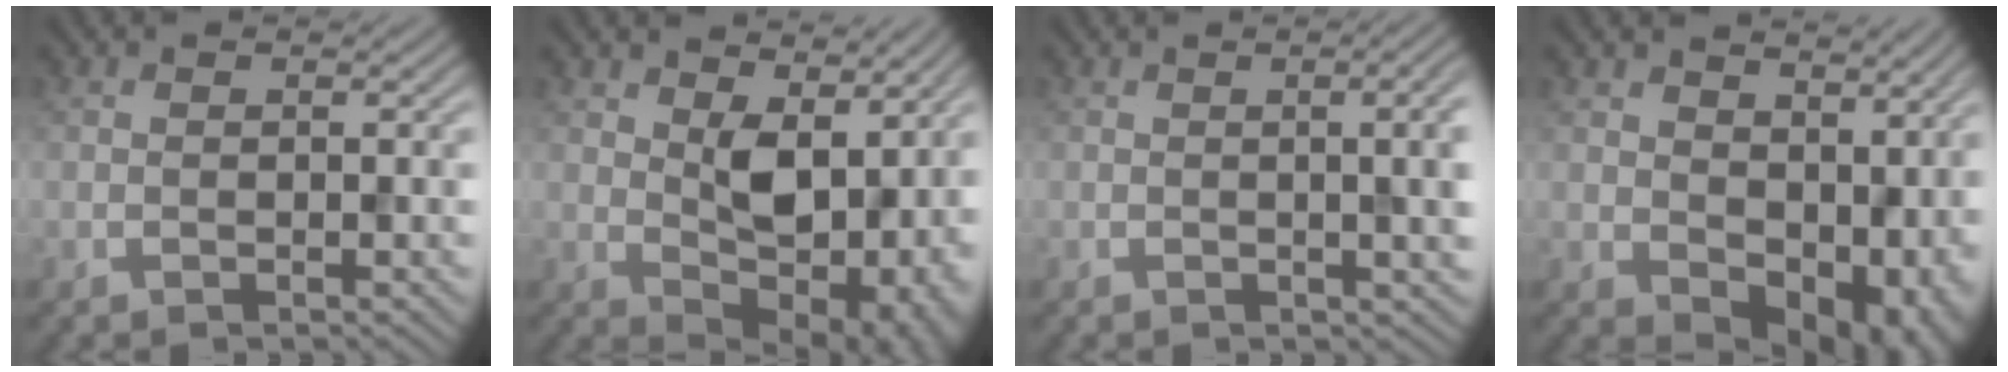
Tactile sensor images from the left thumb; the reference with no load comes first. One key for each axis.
{"total": 9.2, "fx": 2.8, "fy": 5.3, "fz": 7.1, "tx": -0.112, "ty": -0.007, "tz": 0.046}
{"total": 7.7, "fx": 0.3, "fy": 2.7, "fz": 7.2, "tx": -0.068, "ty": 0.014, "tz": -0.002}
{"total": 10.5, "fx": 2.4, "fy": 7.0, "fz": 7.5, "tx": -0.114, "ty": -0.032, "tz": 0.063}